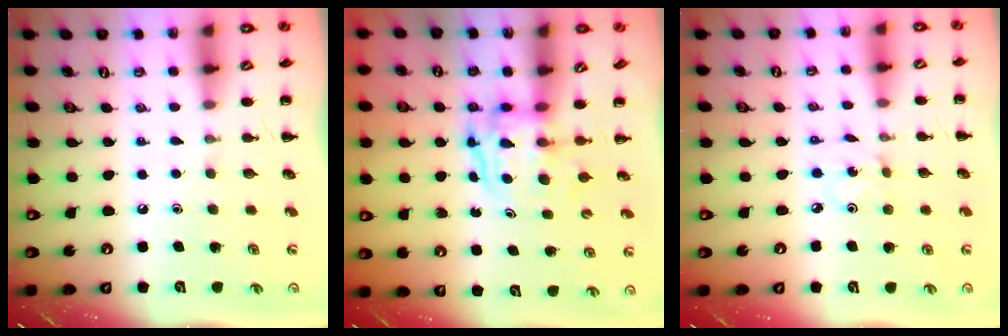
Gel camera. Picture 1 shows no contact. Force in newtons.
{"total": 3.8, "press": 3.8, "slide": 0.4}
{"total": 1.0, "press": 1.0, "slide": 0.3}